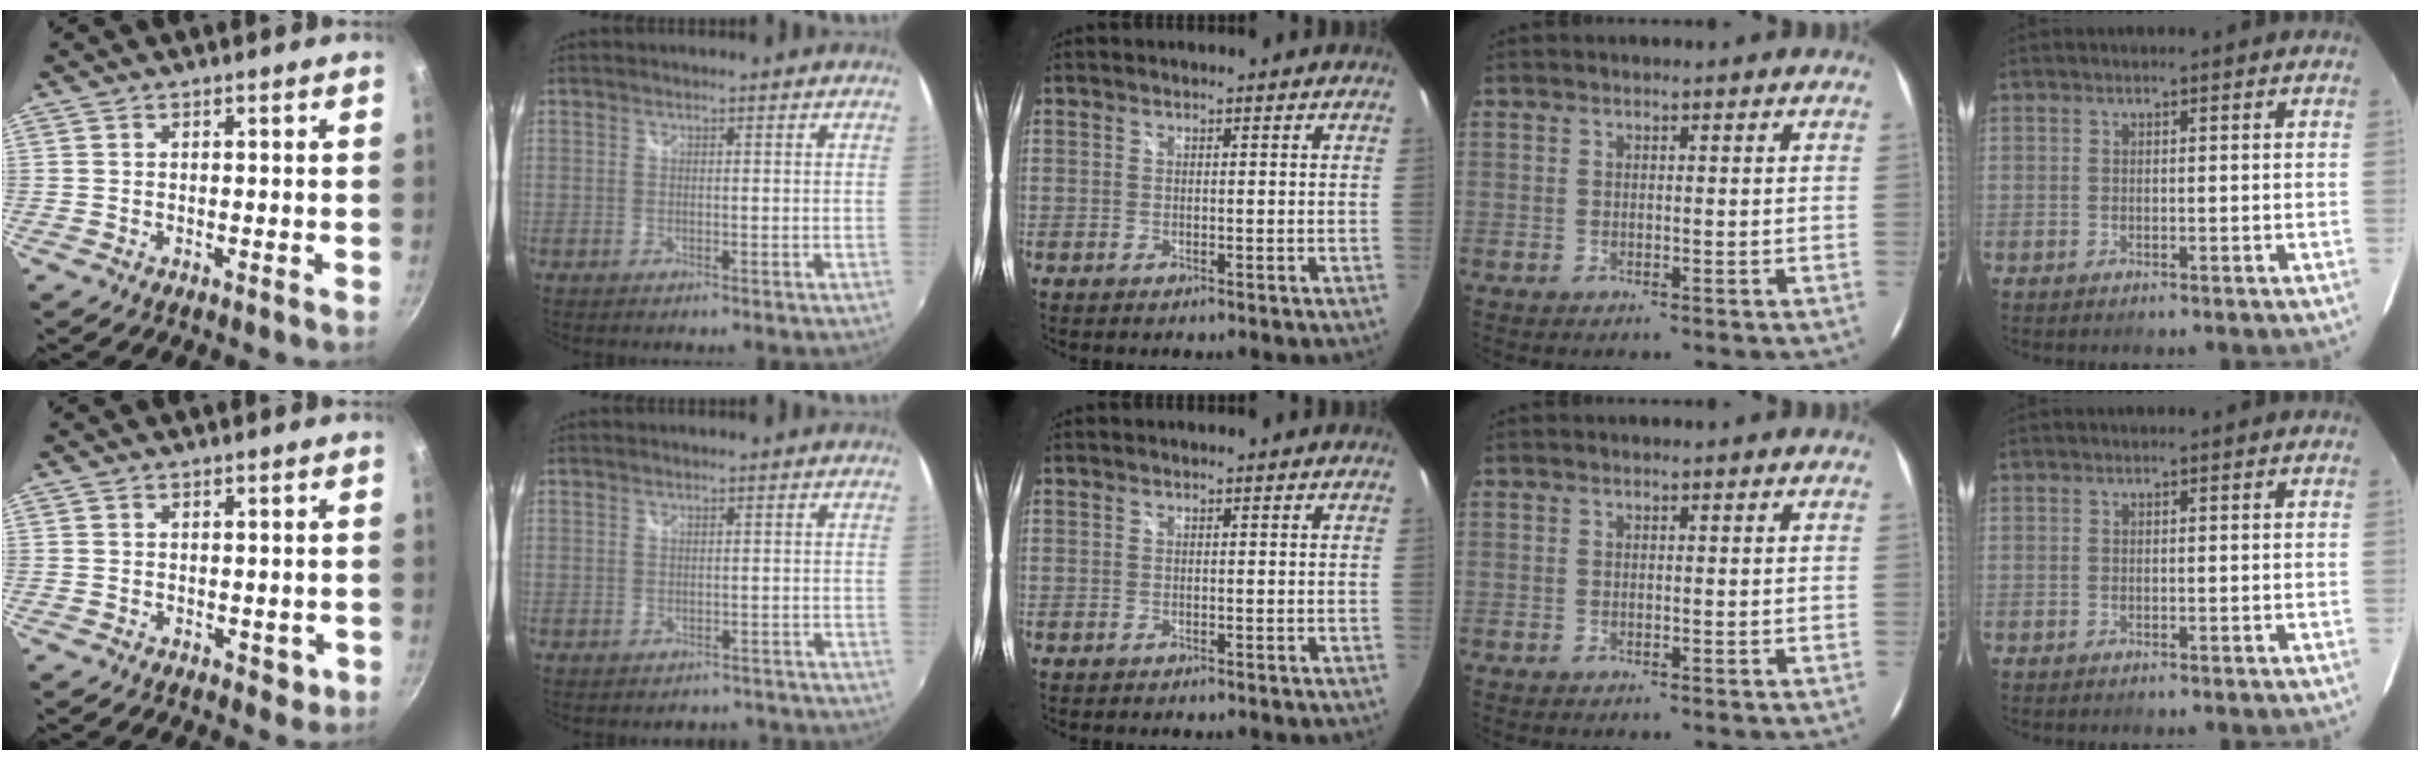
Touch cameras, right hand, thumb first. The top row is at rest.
{"thumb": {"total": 2.3, "force": [0.2, 1.8, 1.4], "torque": [-0.012, 0.000, 0.007]}, "index": {"total": 3.9, "force": [-3.3, 2.2, 0.5], "torque": [0.000, 0.006, -0.034]}}